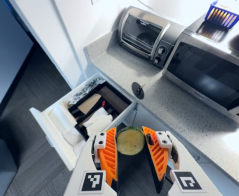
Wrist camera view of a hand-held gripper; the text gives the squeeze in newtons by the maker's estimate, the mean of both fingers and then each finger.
{"total": 10.6, "left": 11.1, "right": 10.1}